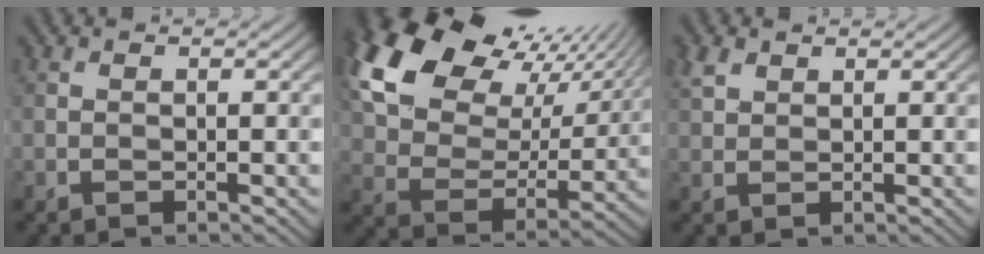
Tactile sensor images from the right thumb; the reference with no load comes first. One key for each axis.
{"total": 22.0, "fx": 11.8, "fy": 13.7, "fz": 12.4, "tx": -0.313, "ty": 0.065, "tz": 0.222}
{"total": 2.3, "fx": 1.5, "fy": 1.3, "fz": 1.1, "tx": -0.029, "ty": 0.005, "tz": 0.035}